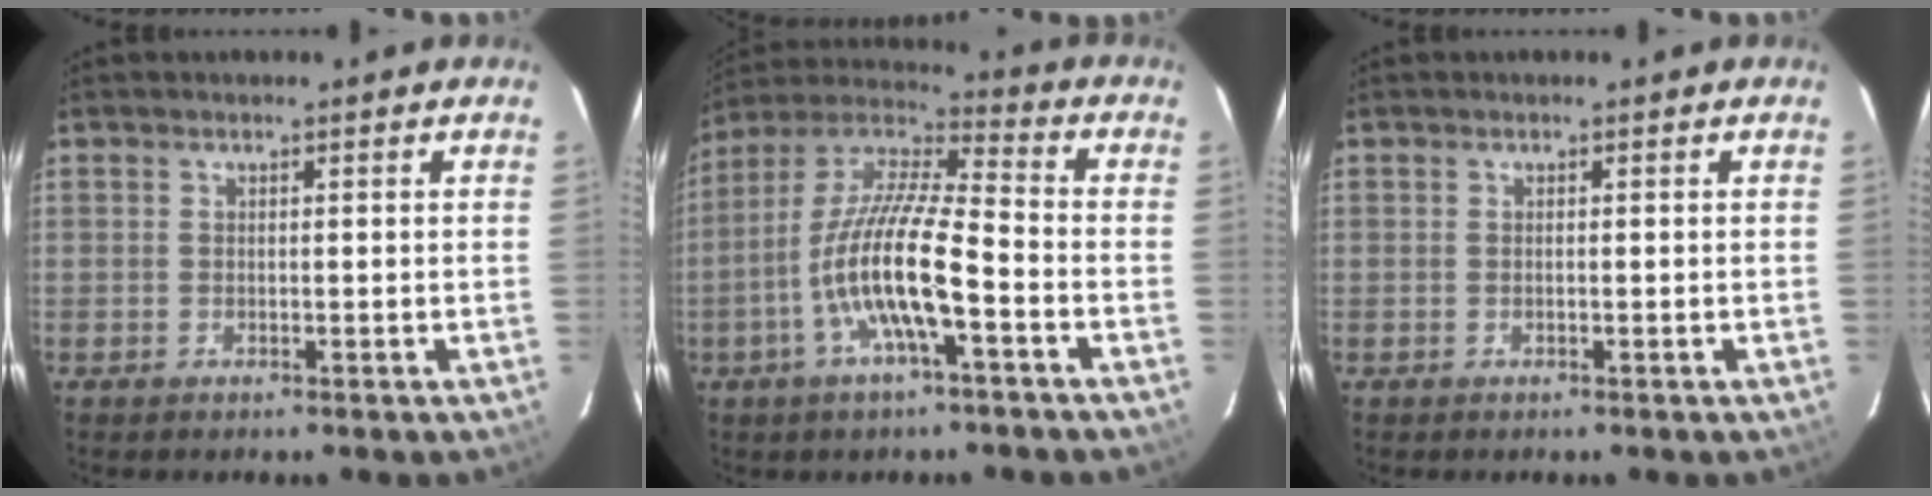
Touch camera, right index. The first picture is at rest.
{"total": 14.4, "force": [-5.1, 2.7, 13.2], "torque": [-0.259, -0.005, -0.104]}
{"total": 0.0}